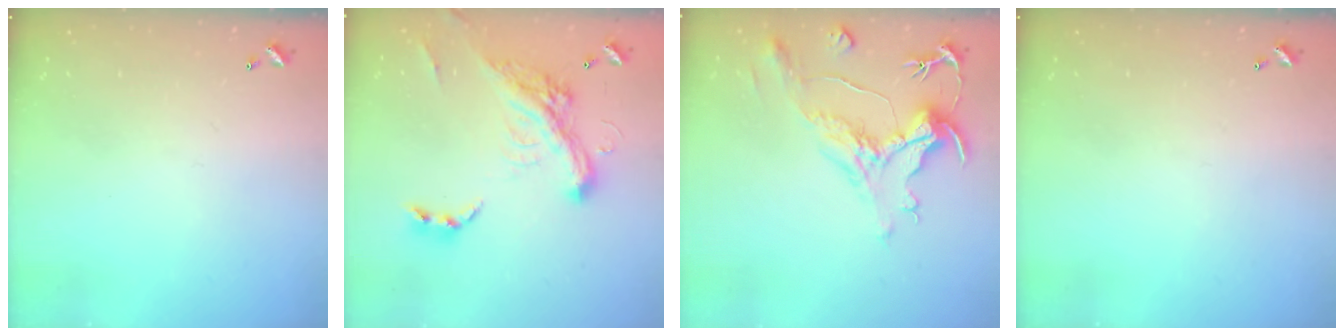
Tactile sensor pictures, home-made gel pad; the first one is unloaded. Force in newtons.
{"total": 8.3, "press": 8.0, "slide": 1.9}
{"total": 1.6, "press": 0.0, "slide": 1.6}
{"total": 0.0}